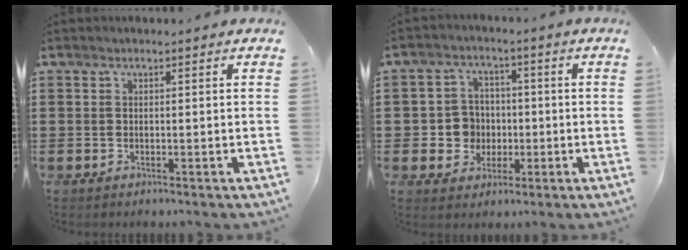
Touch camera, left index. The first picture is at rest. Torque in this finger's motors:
{"motor_torque": [0.60, 0.42, 0.13, 0.02]}